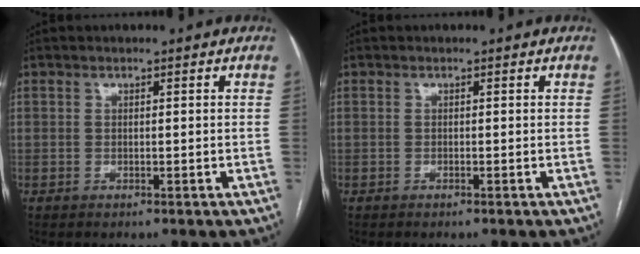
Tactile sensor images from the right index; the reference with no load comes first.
{"total": 0.0}